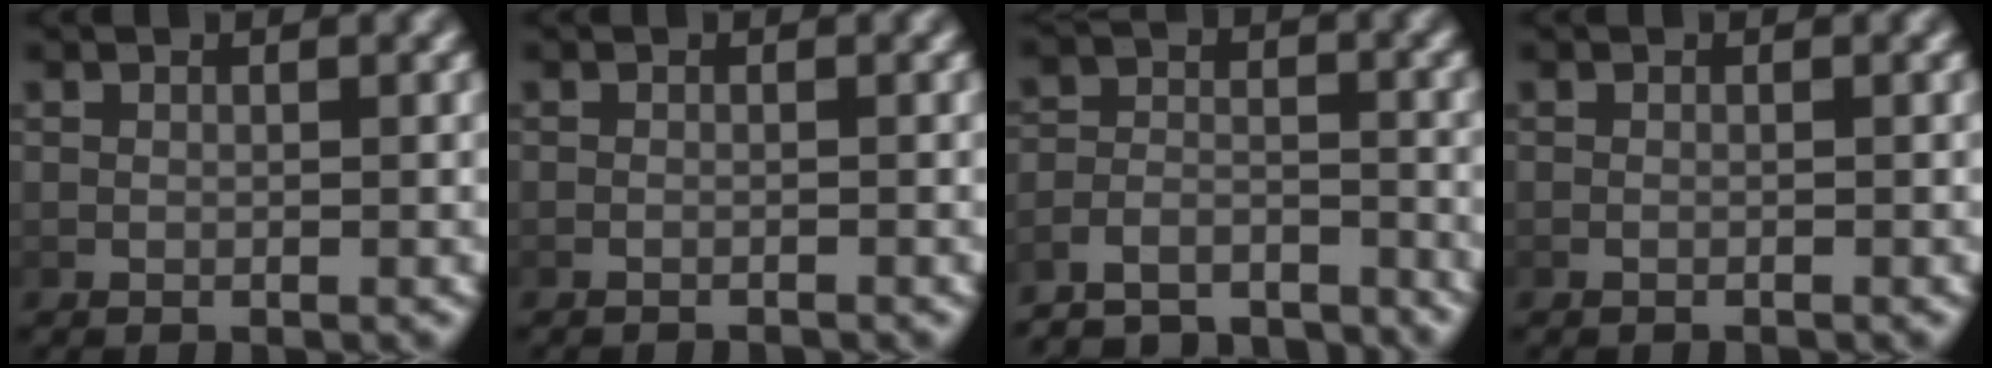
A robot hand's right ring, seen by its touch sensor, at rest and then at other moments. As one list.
[{"total": 1.3, "force": [-1.3, 0.1, 0.1], "torque": [-0.004, 0.000, -0.021]}, {"total": 8.7, "force": [-8.2, 2.6, 1.4], "torque": [-0.011, -0.023, -0.133]}, {"total": 0.5, "force": [-0.5, 0.0, 0.1], "torque": [0.000, 0.003, -0.010]}]